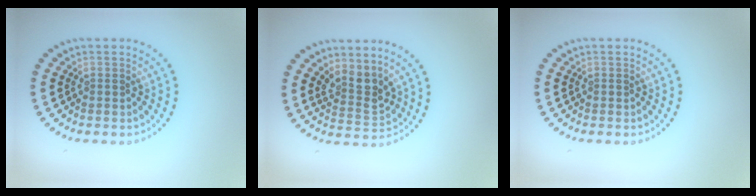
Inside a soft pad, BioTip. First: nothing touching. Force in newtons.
{"total": 2.8, "press": 2.0, "slide": 2.0}
{"total": 0.0}